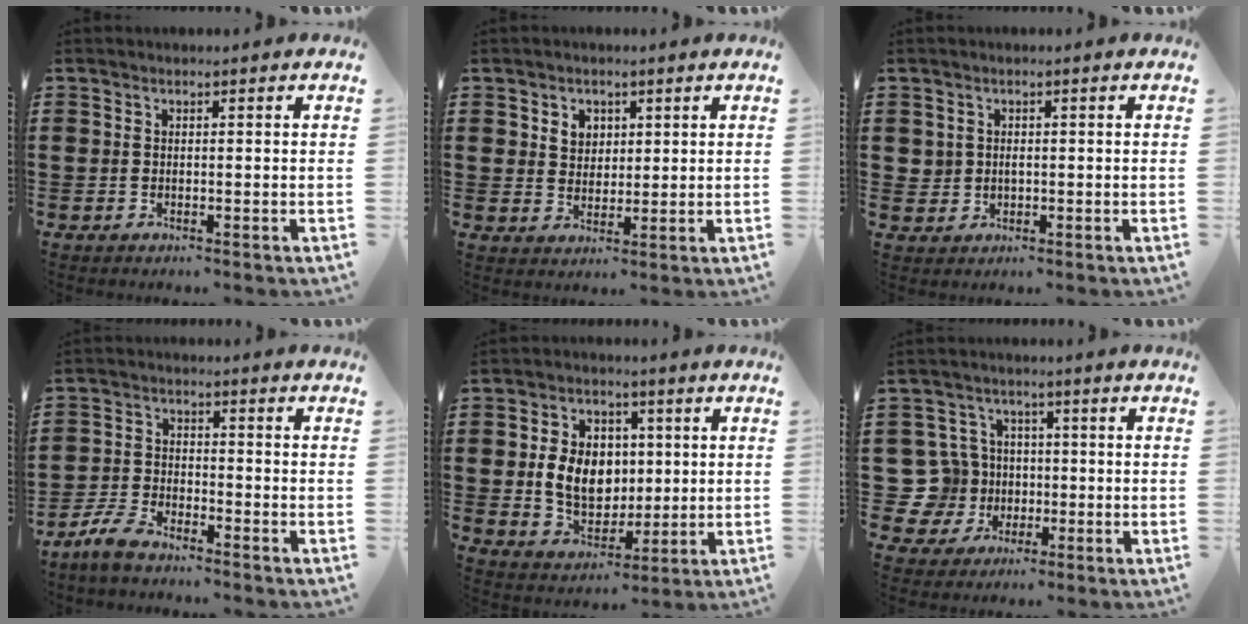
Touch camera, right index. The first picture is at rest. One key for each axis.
{"total": 3.1, "fx": 1.5, "fy": 2.5, "fz": 0.7, "tx": -0.025, "ty": 0.012, "tz": 0.026}
{"total": 1.4, "fx": 0.3, "fy": 1.3, "fz": 0.5, "tx": -0.014, "ty": 0.008, "tz": 0.004}
{"total": 4.7, "fx": -4.2, "fy": 1.1, "fz": 1.8, "tx": -0.060, "ty": 0.001, "tz": -0.090}
{"total": 8.6, "fx": 0.6, "fy": 6.6, "fz": 5.5, "tx": -0.111, "ty": 0.013, "tz": 0.008}
{"total": 8.9, "fx": -0.4, "fy": 8.5, "fz": 2.9, "tx": -0.127, "ty": 0.011, "tz": -0.007}